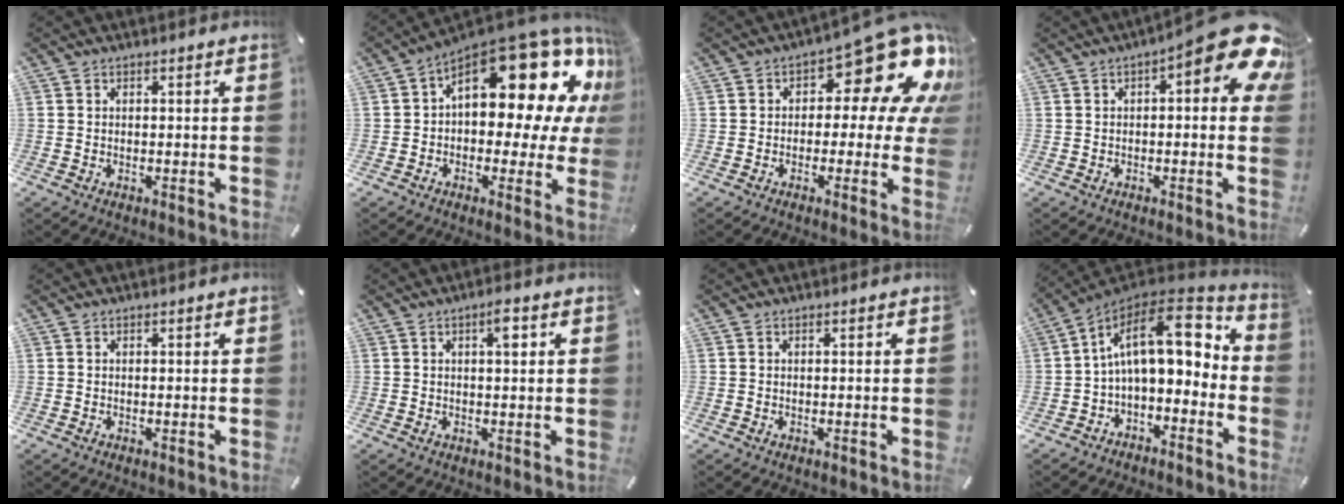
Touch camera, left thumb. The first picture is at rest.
{"total": 23.1, "force": [9.8, 11.8, 17.3], "torque": [-0.219, -0.082, 0.166]}
{"total": 17.4, "force": [8.5, 8.1, 12.9], "torque": [-0.163, -0.061, 0.137]}
{"total": 12.8, "force": [5.2, 4.0, 10.9], "torque": [-0.143, -0.047, 0.086]}
{"total": 0.0}
{"total": 3.3, "force": [1.1, 0.9, 3.0], "torque": [-0.047, 0.001, 0.011]}
{"total": 0.0}
{"total": 17.3, "force": [3.4, 9.2, 14.2], "torque": [-0.247, -0.007, 0.058]}